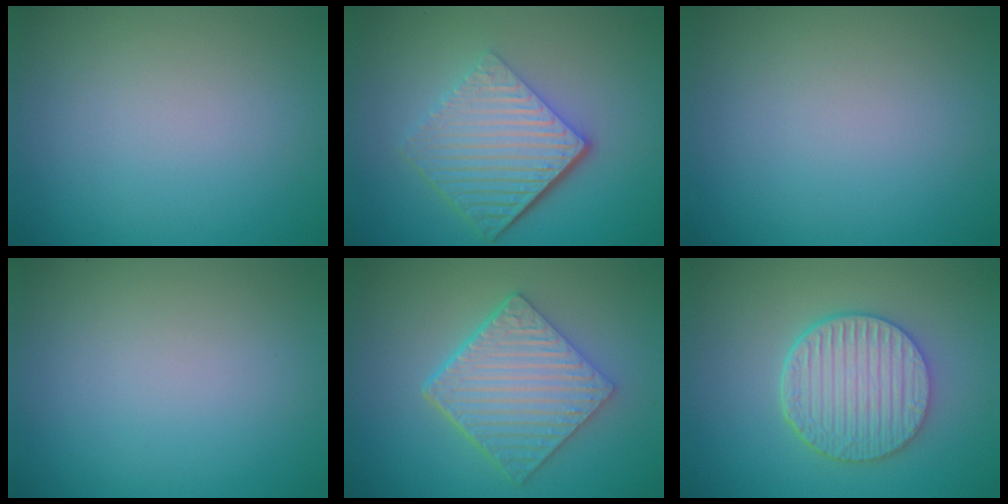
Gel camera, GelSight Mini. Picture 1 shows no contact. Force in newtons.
{"total": 7.0, "press": 4.5, "slide": 5.3}
{"total": 0.0}
{"total": 0.0}
{"total": 6.1, "press": 4.6, "slide": 4.0}
{"total": 6.0, "press": 4.7, "slide": 3.6}